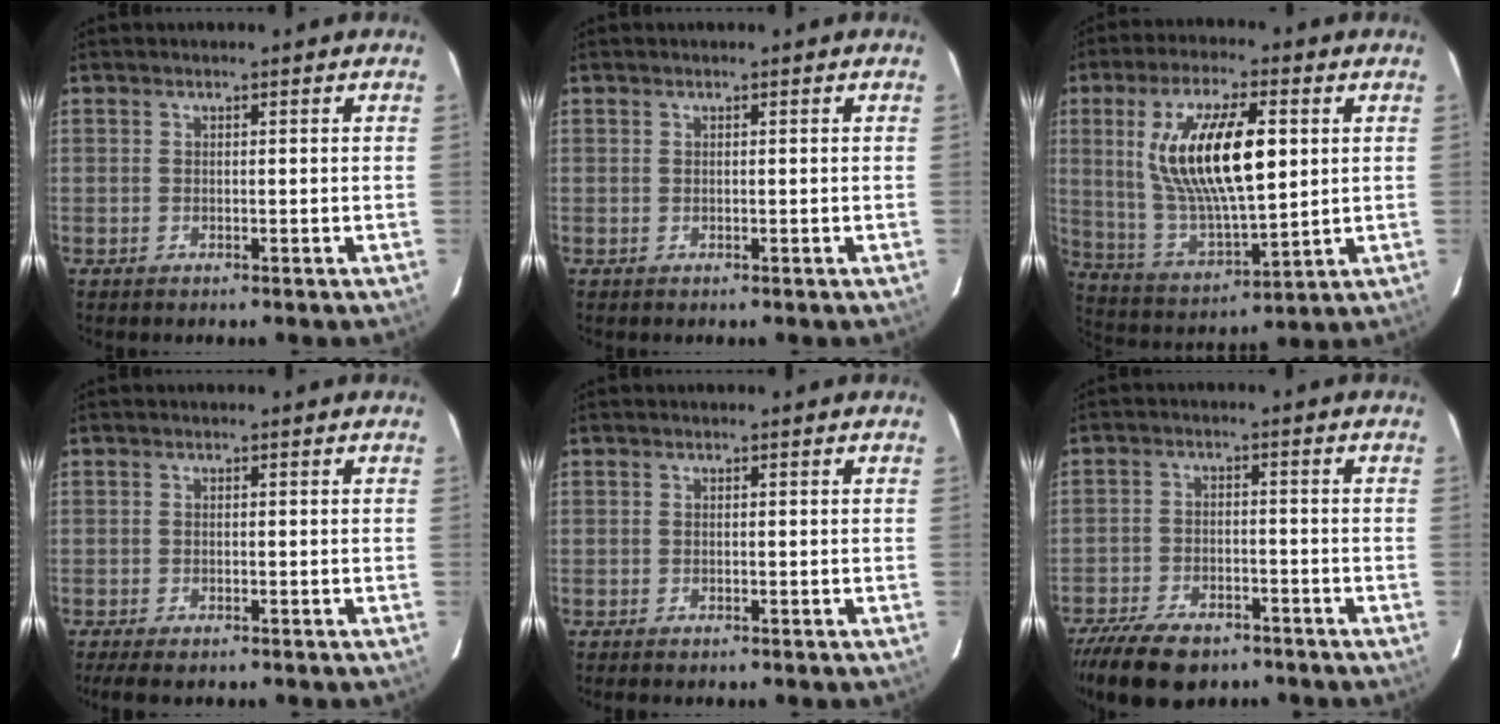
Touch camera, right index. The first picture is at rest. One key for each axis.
{"total": 0.0}
{"total": 18.4, "fx": 4.2, "fy": 6.5, "fz": 16.7, "tx": -0.320, "ty": 0.000, "tz": 0.090}
{"total": 4.4, "fx": -3.5, "fy": 1.1, "fz": 2.4, "tx": -0.055, "ty": -0.018, "tz": -0.061}
{"total": 1.1, "fx": -0.9, "fy": 0.3, "fz": 0.4, "tx": -0.011, "ty": -0.003, "tz": -0.018}
{"total": 13.5, "fx": -10.3, "fy": 5.9, "fz": 6.4, "tx": -0.158, "ty": -0.019, "tz": -0.171}